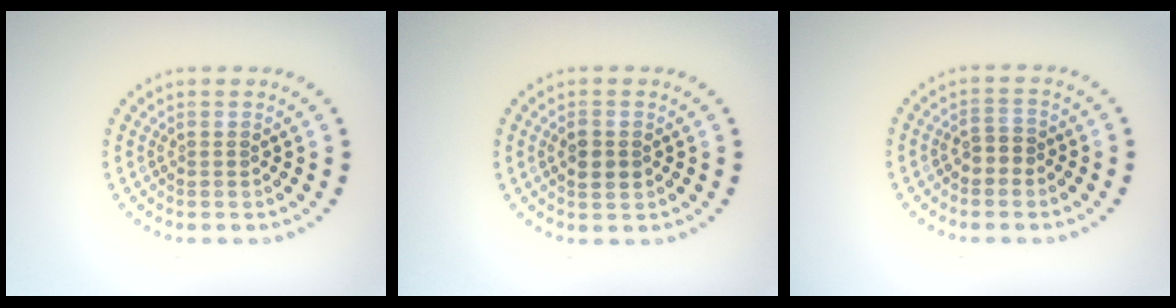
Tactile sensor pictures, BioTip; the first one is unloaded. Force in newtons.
{"total": 1.9, "press": 1.9, "slide": 0.2}
{"total": 1.6, "press": 1.5, "slide": 0.5}